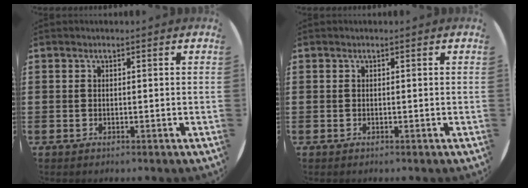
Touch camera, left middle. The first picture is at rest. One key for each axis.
{"total": 0.0}